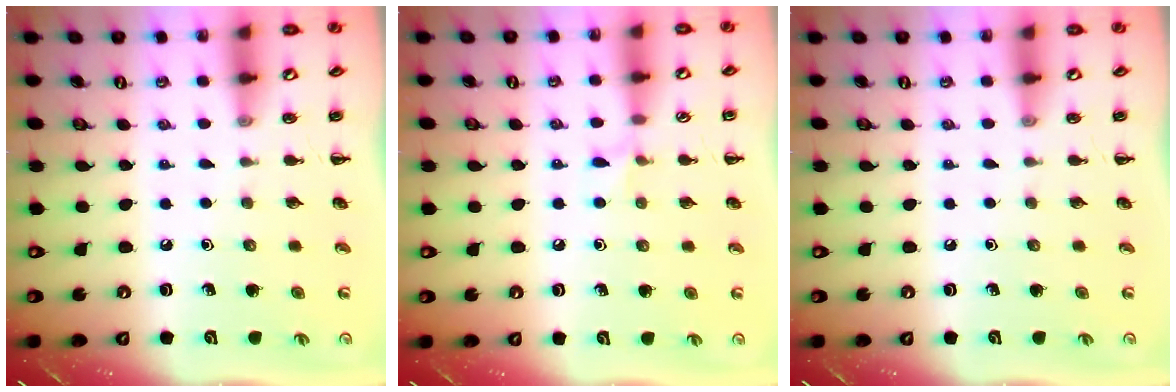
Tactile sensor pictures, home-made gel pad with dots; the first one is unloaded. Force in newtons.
{"total": 4.6, "press": 4.2, "slide": 1.8}
{"total": 0.0}